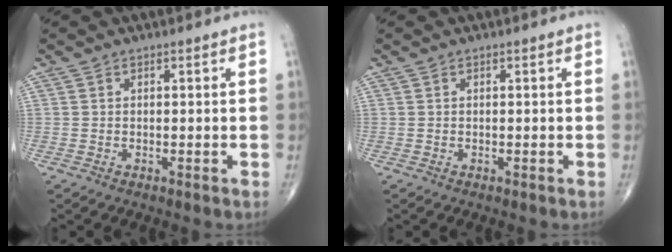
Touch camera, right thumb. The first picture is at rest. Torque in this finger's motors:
{"motor_torque": [0.01, 0.00, -0.06, 0.03, 0.00]}